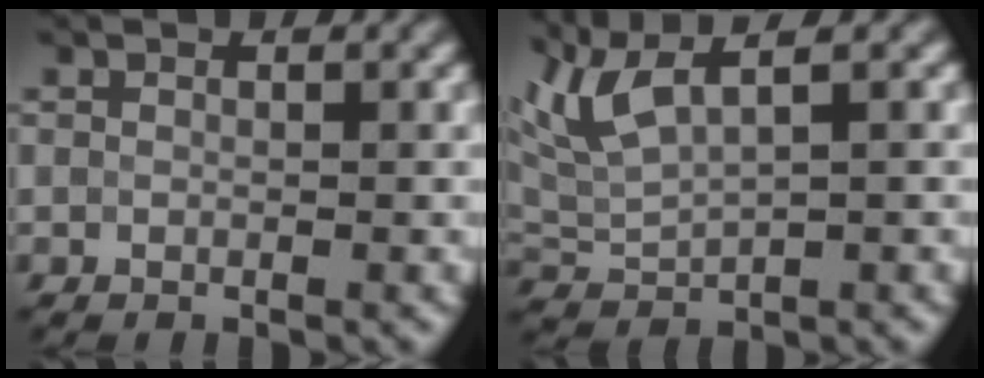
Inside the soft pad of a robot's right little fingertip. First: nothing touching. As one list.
[{"total": 4.7, "force": [2.9, 1.2, 3.5], "torque": [-0.086, 0.016, 0.061]}]